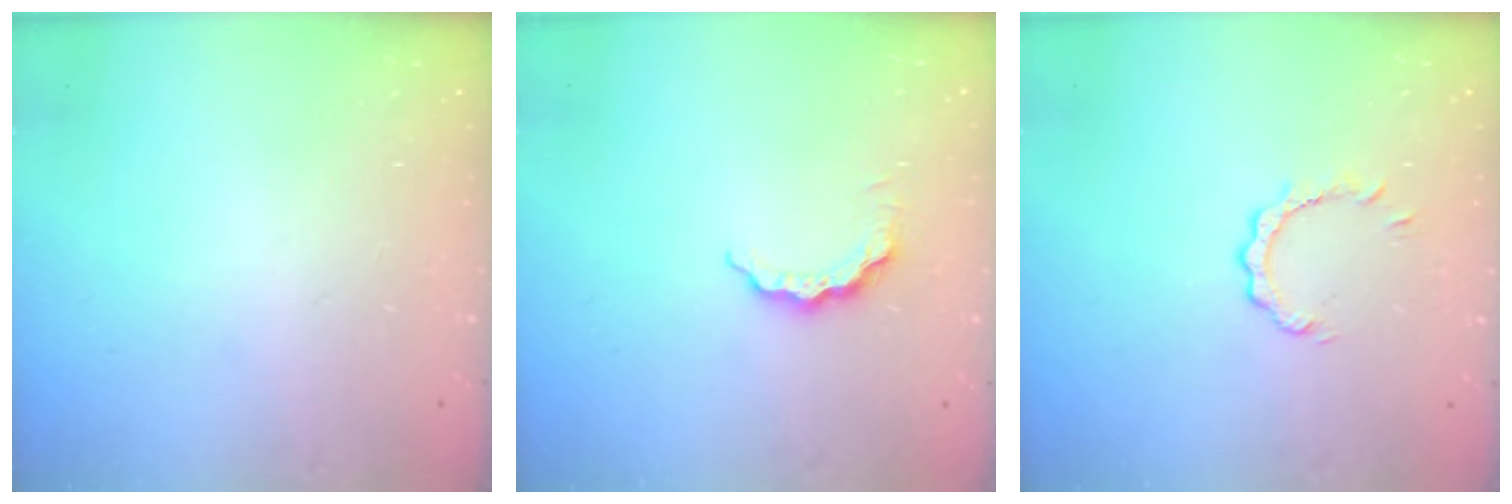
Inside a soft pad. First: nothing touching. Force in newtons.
{"total": 6.4, "press": 6.4, "slide": 0.6}
{"total": 3.6, "press": 3.6, "slide": 0.5}